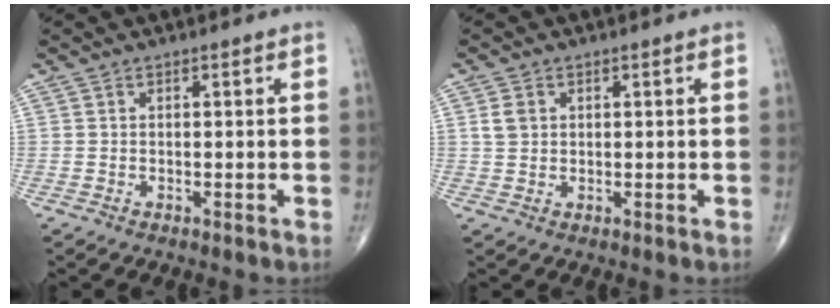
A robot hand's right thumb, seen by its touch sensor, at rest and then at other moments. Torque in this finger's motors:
{"motor_torque": [-0.04, 0.03, 0.10, 0.03, 0.01]}